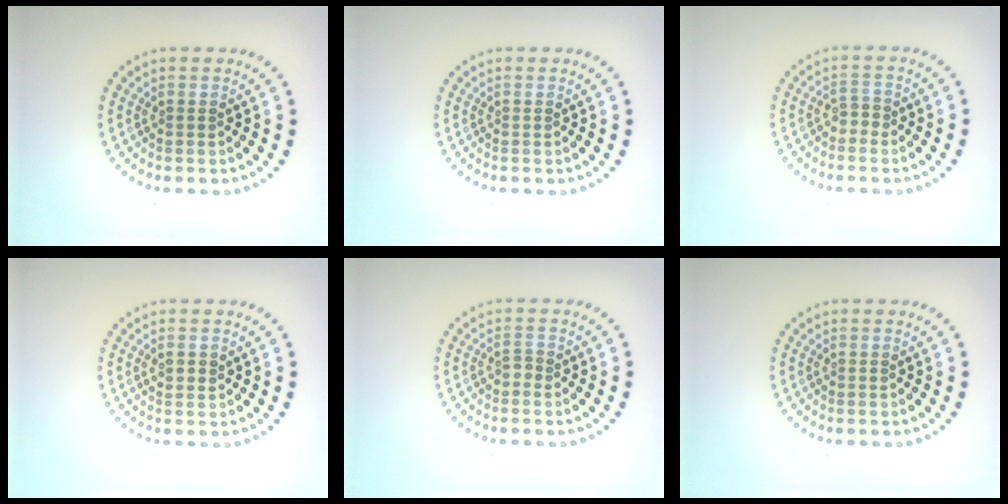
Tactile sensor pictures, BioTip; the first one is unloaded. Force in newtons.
{"total": 0.0}
{"total": 1.0, "press": 0.8, "slide": 0.7}
{"total": 1.1, "press": 1.0, "slide": 0.5}
{"total": 0.9, "press": 0.6, "slide": 0.6}
{"total": 0.0}